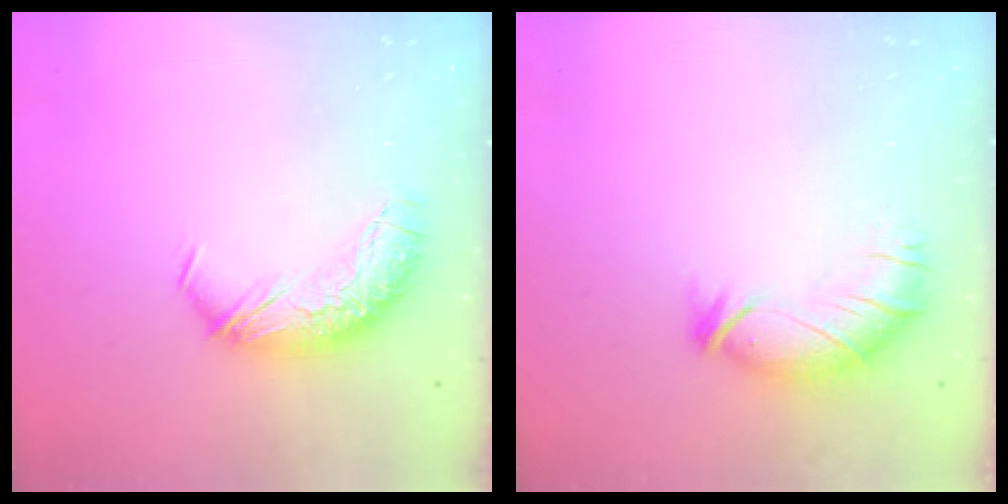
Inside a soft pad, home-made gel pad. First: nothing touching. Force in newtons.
{"total": 3.0, "press": 2.5, "slide": 1.6}